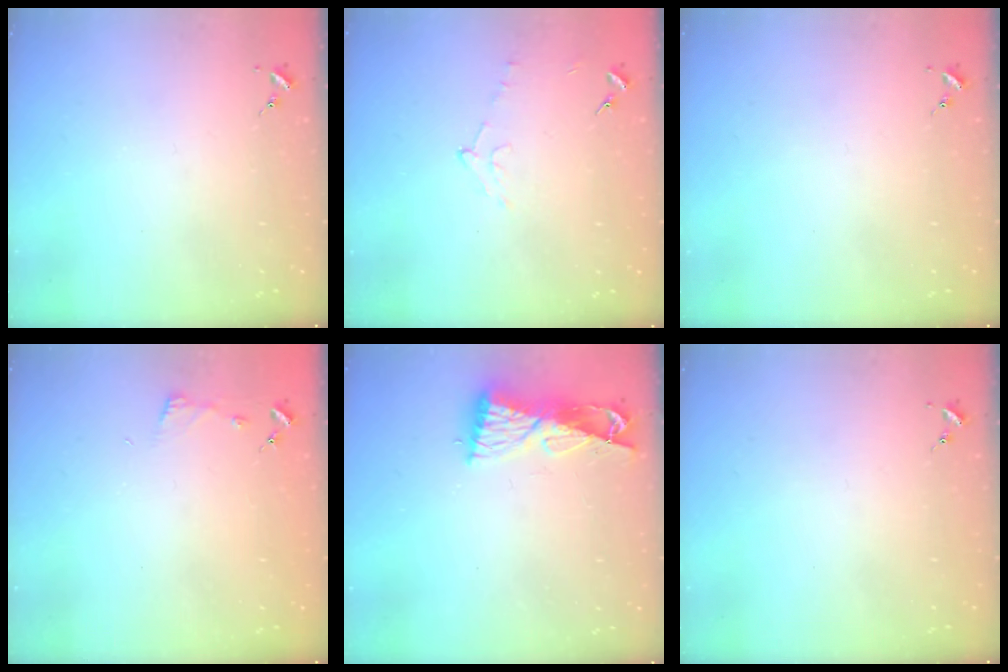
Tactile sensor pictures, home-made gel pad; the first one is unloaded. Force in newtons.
{"total": 4.9, "press": 4.8, "slide": 1.3}
{"total": 0.0}
{"total": 2.9, "press": 2.9, "slide": 0.3}
{"total": 9.3, "press": 9.2, "slide": 1.0}
{"total": 0.0}